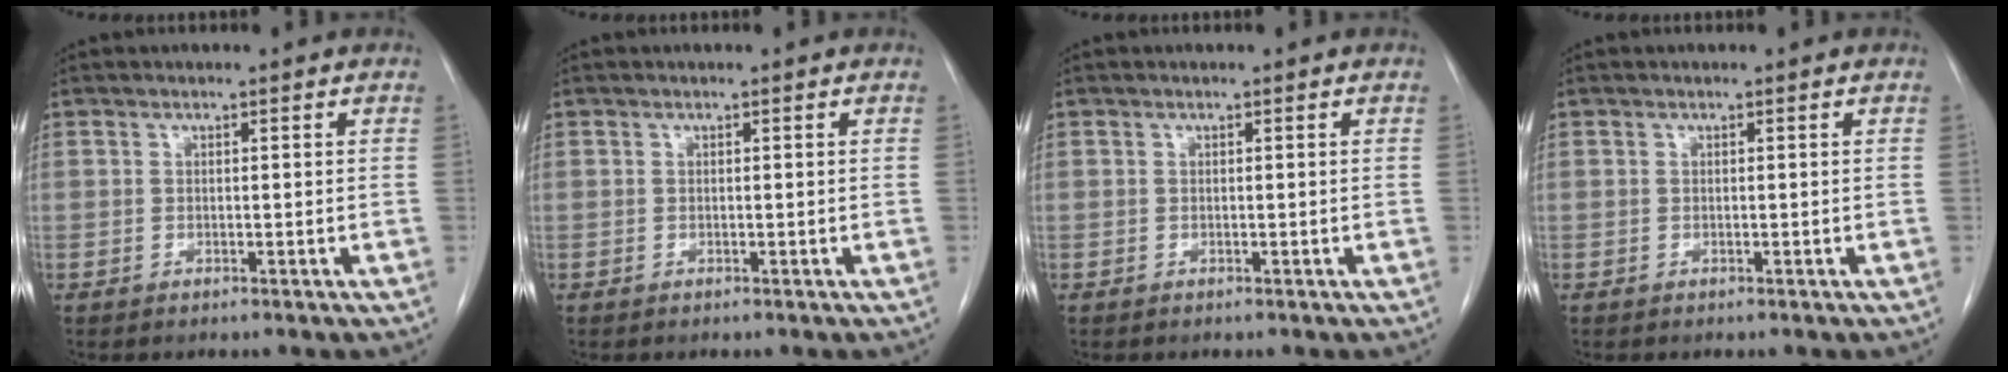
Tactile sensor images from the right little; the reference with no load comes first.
{"total": 0.0}
{"total": 0.0}
{"total": 0.0}